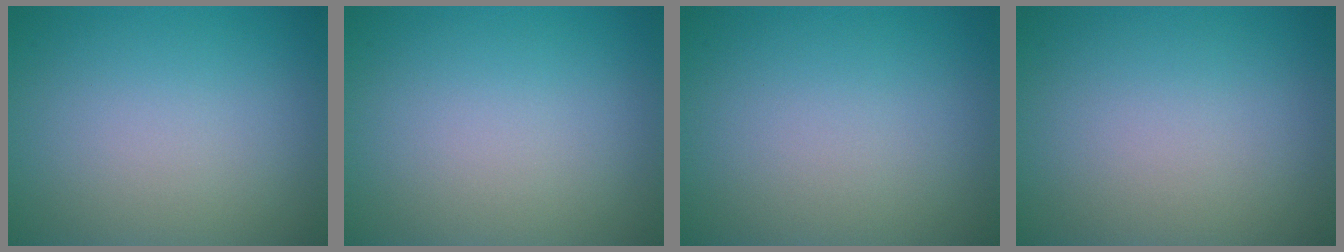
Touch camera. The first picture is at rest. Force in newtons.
{"total": 0.0}
{"total": 0.0}
{"total": 0.0}